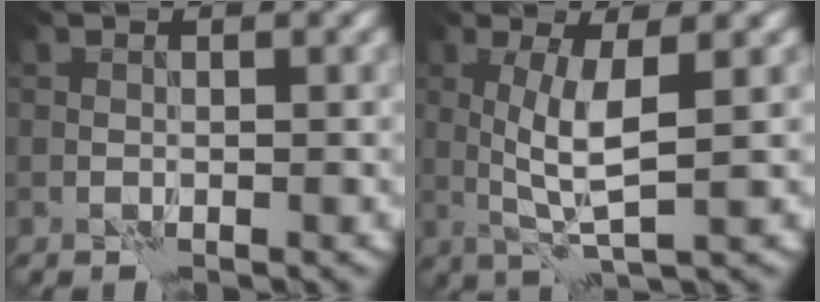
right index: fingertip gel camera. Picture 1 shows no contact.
{"total": 4.4, "force": [0.6, 0.9, 4.3], "torque": [-0.093, -0.003, 0.013]}